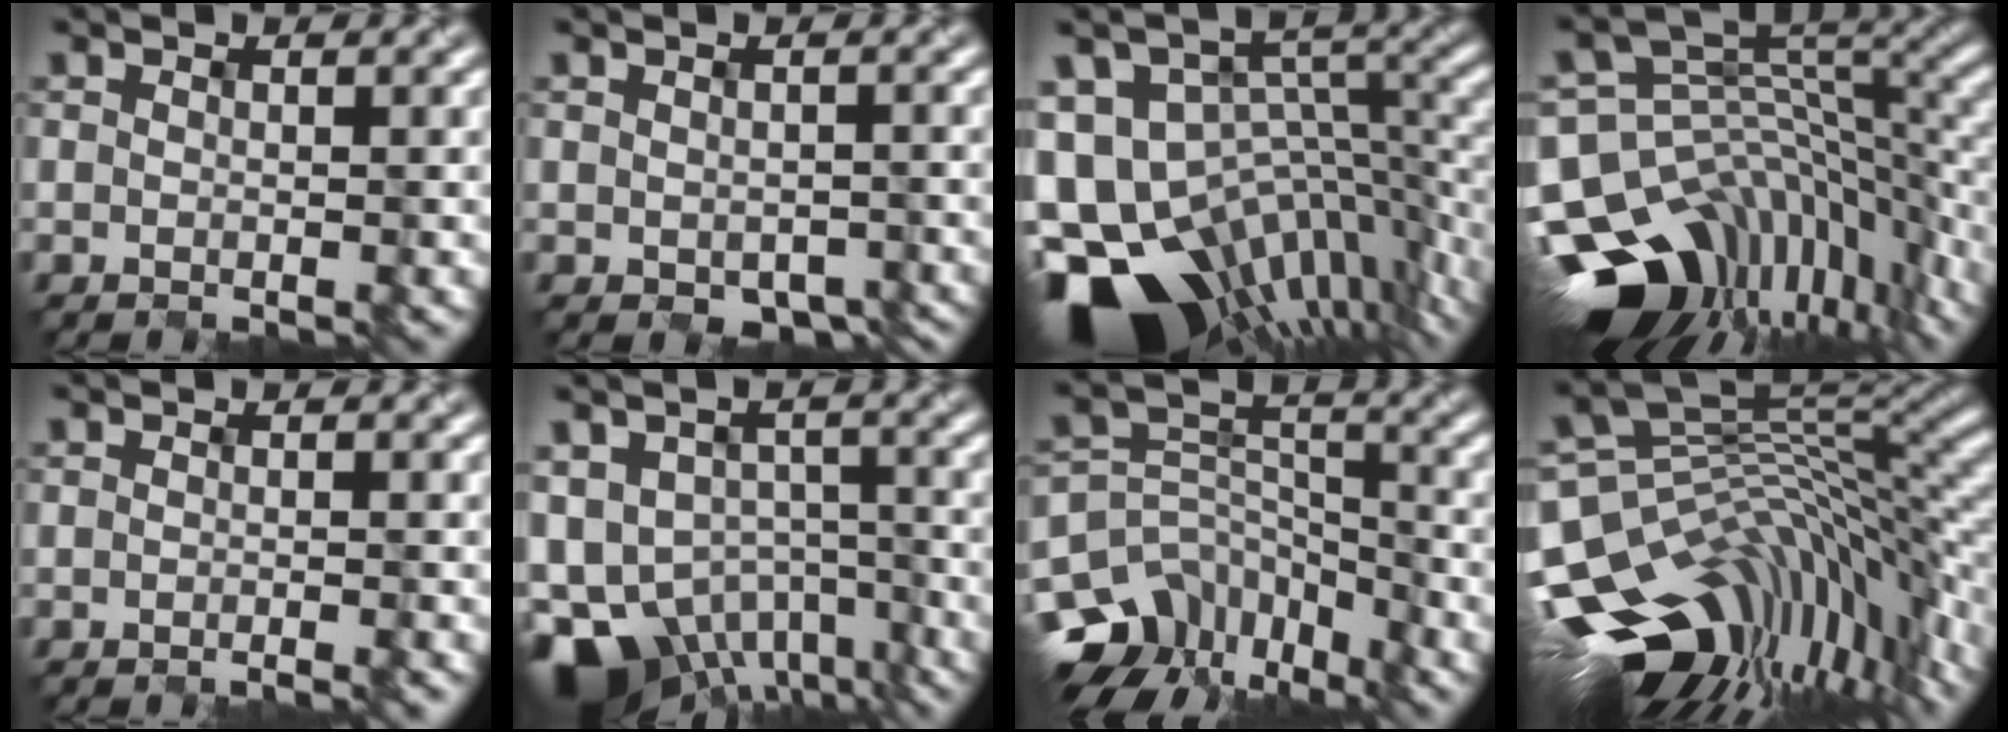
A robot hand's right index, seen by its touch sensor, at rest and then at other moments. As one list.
[{"total": 2.6, "force": [-1.3, 1.7, 1.4], "torque": [-0.019, -0.010, 0.001]}, {"total": 15.5, "force": [-7.3, 9.5, 9.8], "torque": [-0.210, -0.003, -0.078]}, {"total": 13.1, "force": [-8.3, 7.5, 6.8], "torque": [-0.152, 0.004, -0.127]}, {"total": 1.0, "force": [-0.7, 0.2, 0.6], "torque": [-0.005, 0.003, -0.015]}, {"total": 10.9, "force": [-7.1, 6.1, 5.6], "torque": [-0.099, -0.015, -0.105]}, {"total": 11.3, "force": [-8.9, 6.4, 2.6], "torque": [-0.048, 0.011, -0.139]}, {"total": 14.8, "force": [-6.8, 6.7, 11.4], "torque": [-0.218, 0.011, -0.109]}]